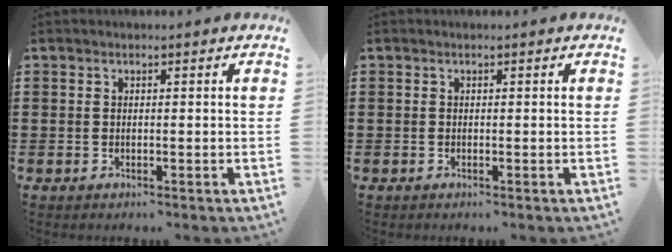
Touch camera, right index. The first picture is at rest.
{"total": 0.0}